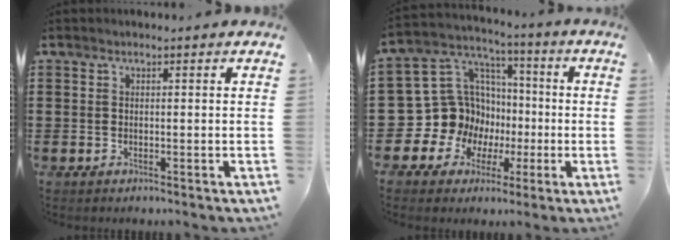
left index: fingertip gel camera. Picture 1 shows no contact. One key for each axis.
{"total": 12.9, "fx": -1.2, "fy": 12.4, "fz": 3.2, "tx": -0.117, "ty": -0.023, "tz": -0.001}